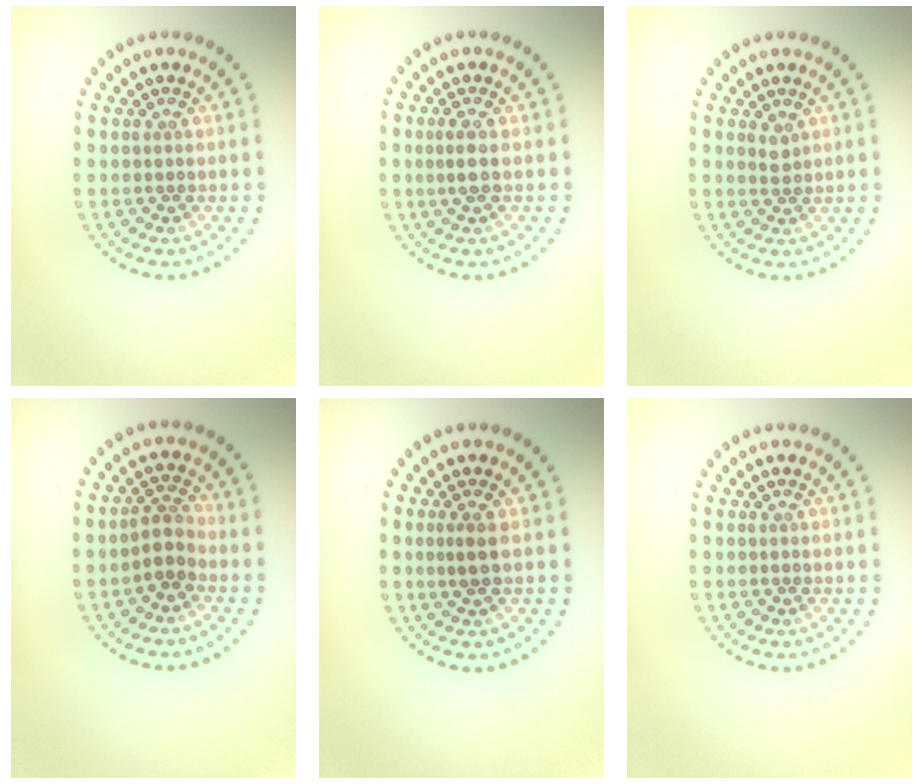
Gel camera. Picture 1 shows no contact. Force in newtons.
{"total": 1.4, "press": 1.1, "slide": 0.9}
{"total": 0.9, "press": 0.7, "slide": 0.5}
{"total": 2.2, "press": 1.9, "slide": 1.1}
{"total": 1.3, "press": 1.0, "slide": 0.8}
{"total": 0.0}